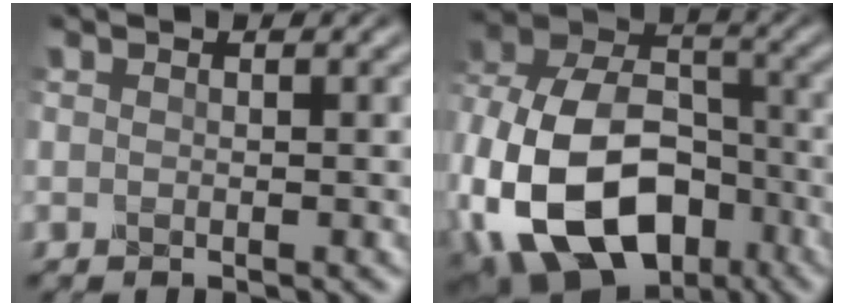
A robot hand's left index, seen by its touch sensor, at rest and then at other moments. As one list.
[{"total": 18.0, "force": [-6.0, 12.7, 11.2], "torque": [-0.248, -0.021, -0.090]}]